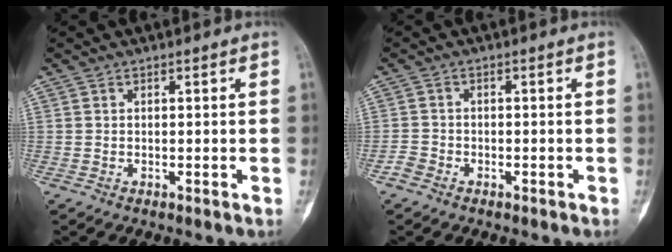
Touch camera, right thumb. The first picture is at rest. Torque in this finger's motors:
{"motor_torque": [0.99, 0.62, 0.42, -0.59, -0.08]}